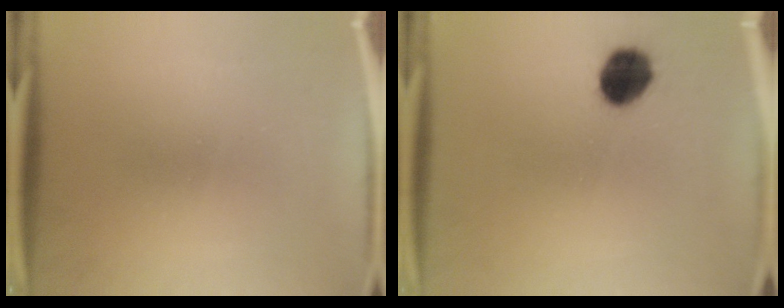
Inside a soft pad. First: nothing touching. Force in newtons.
{"total": 8.8}